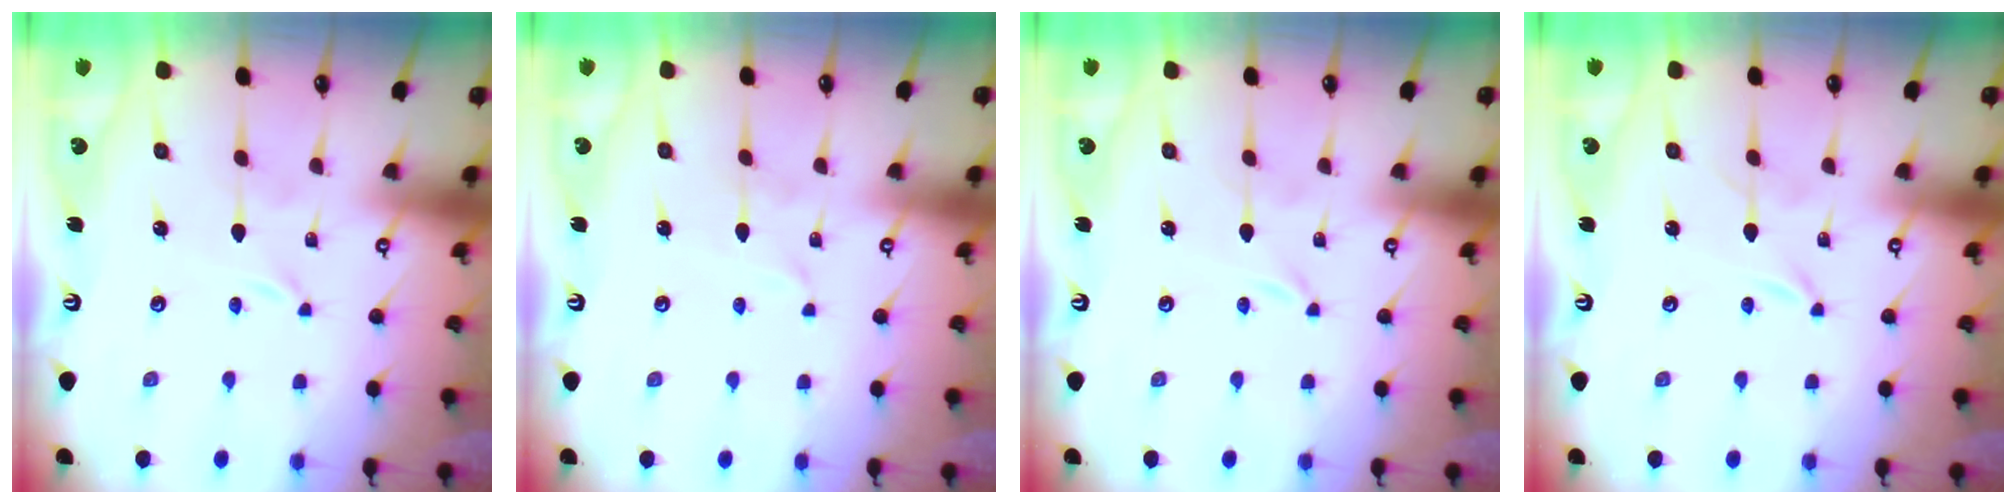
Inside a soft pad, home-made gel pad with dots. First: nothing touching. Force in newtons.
{"total": 2.4, "press": 2.4, "slide": 0.4}
{"total": 0.0}
{"total": 0.9, "press": 0.8, "slide": 0.1}